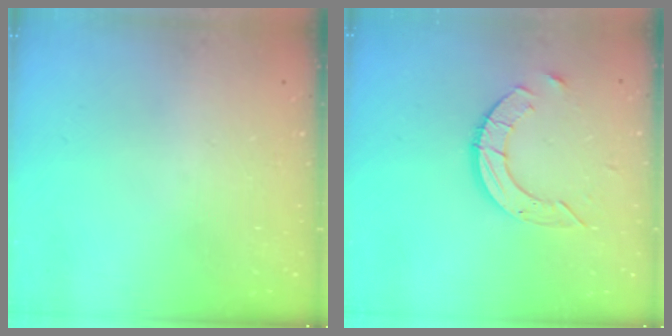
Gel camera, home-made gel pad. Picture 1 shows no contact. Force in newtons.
{"total": 9.0, "press": 9.0, "slide": 0.7}